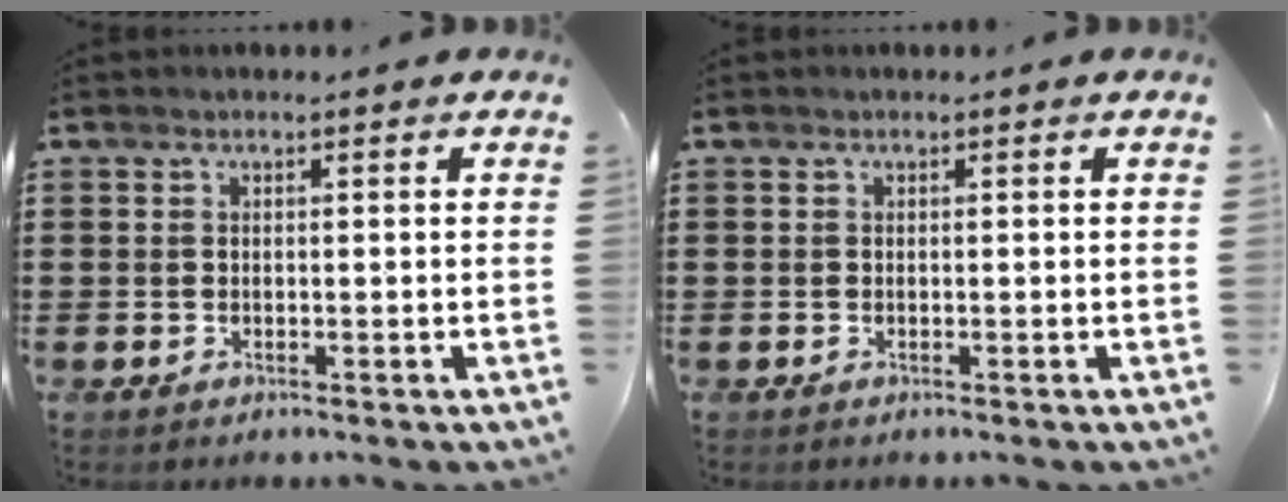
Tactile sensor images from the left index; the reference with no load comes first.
{"total": 0.0}